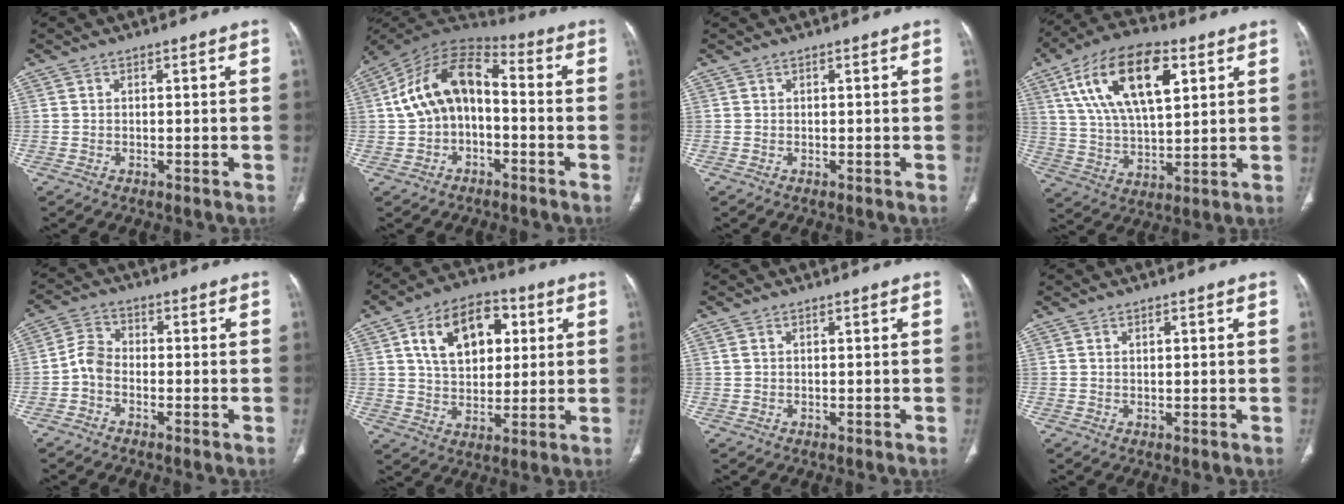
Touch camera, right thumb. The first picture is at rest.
{"total": 14.3, "force": [-0.5, 9.2, 10.9], "torque": [-0.182, 0.052, -0.021]}
{"total": 0.0}
{"total": 19.3, "force": [7.7, 9.0, 15.3], "torque": [-0.259, -0.010, 0.138]}
{"total": 4.2, "force": [-1.5, 2.9, 2.7], "torque": [-0.048, 0.018, -0.041]}
{"total": 15.1, "force": [4.9, 9.8, 10.5], "torque": [-0.134, 0.000, 0.081]}
{"total": 1.0, "force": [0.6, 0.4, 0.6], "torque": [-0.017, 0.010, 0.019]}
{"total": 0.7, "force": [0.4, 0.3, 0.5], "torque": [-0.009, -0.002, 0.007]}